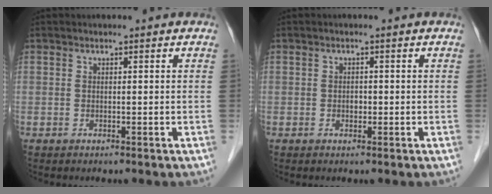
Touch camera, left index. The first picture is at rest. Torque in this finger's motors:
{"motor_torque": [0.06, 0.01, 0.05, -0.01]}